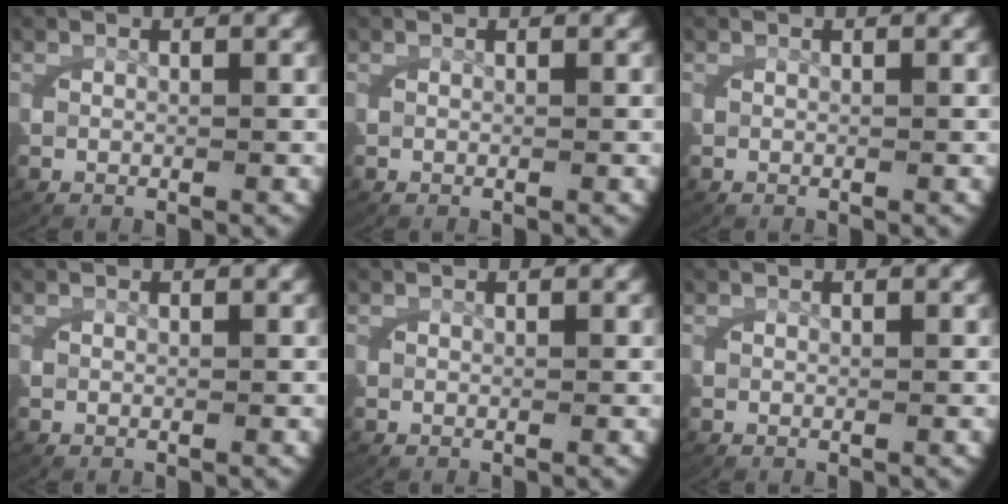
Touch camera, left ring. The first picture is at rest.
{"total": 0.0}
{"total": 0.0}
{"total": 0.0}
{"total": 0.0}
{"total": 0.0}